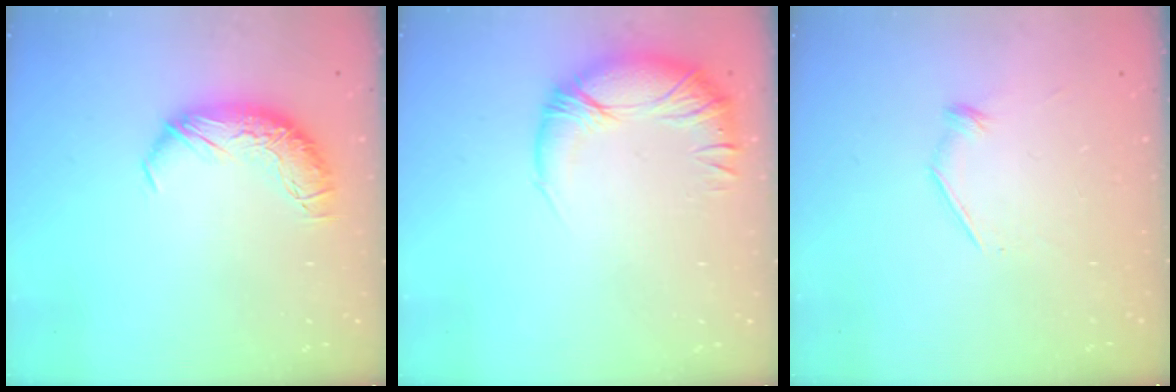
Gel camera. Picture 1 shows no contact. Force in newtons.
{"total": 3.3, "press": 2.0, "slide": 2.6}
{"total": 7.0, "press": 6.9, "slide": 0.7}